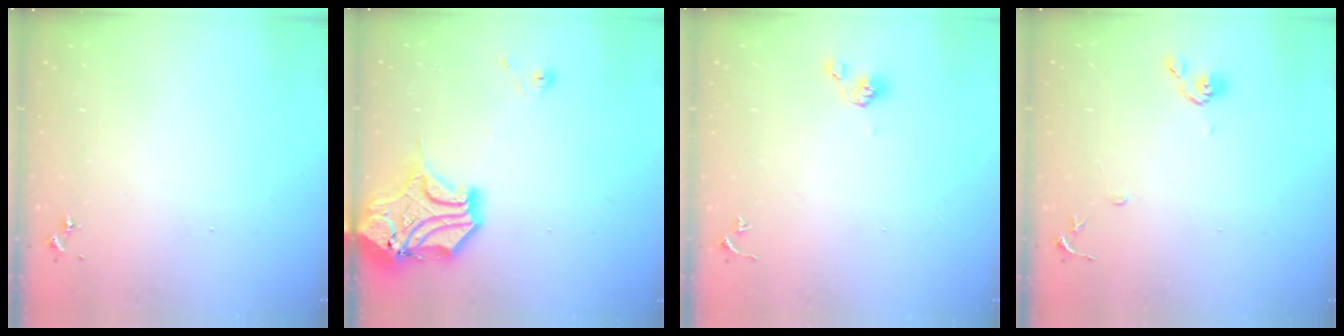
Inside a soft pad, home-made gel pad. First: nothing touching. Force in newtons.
{"total": 16.5, "press": 16.3, "slide": 2.5}
{"total": 5.1, "press": 4.9, "slide": 1.4}
{"total": 8.6, "press": 8.6, "slide": 0.7}